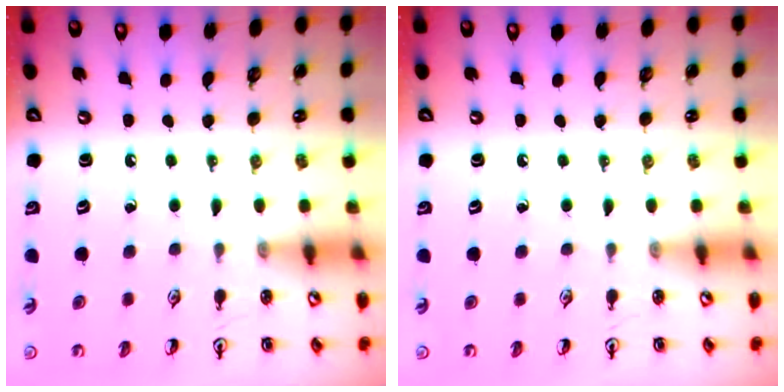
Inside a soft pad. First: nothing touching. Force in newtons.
{"total": 0.0}